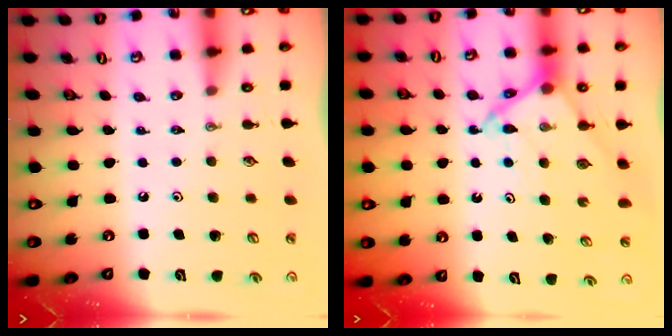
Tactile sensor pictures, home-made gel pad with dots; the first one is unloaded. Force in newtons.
{"total": 9.2, "press": 9.2, "slide": 0.8}